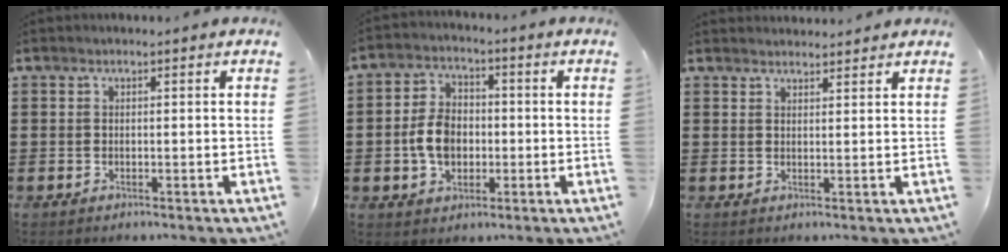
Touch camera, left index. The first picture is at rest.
{"total": 6.6, "force": [-1.0, 4.7, 4.6], "torque": [-0.100, 0.003, -0.025]}
{"total": 1.9, "force": [1.9, 0.2, 0.1], "torque": [-0.006, -0.002, 0.038]}